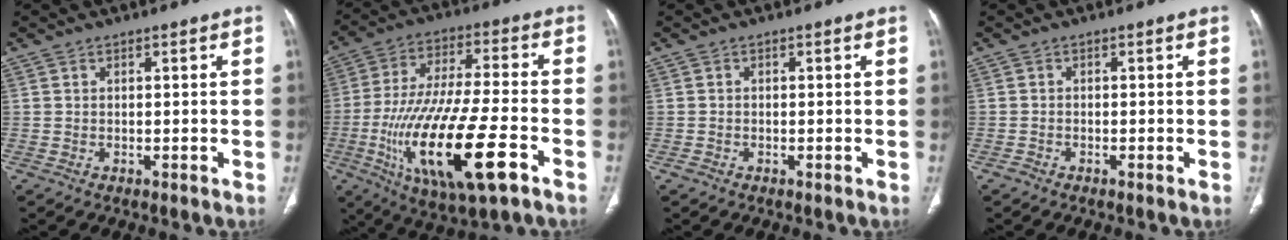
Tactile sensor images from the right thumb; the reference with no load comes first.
{"total": 22.1, "force": [-7.9, 6.2, 19.7], "torque": [-0.409, 0.006, -0.129]}
{"total": 1.0, "force": [-0.6, 0.7, 0.2], "torque": [-0.005, 0.002, -0.013]}
{"total": 0.8, "force": [-0.7, 0.3, 0.1], "torque": [-0.007, -0.001, -0.019]}